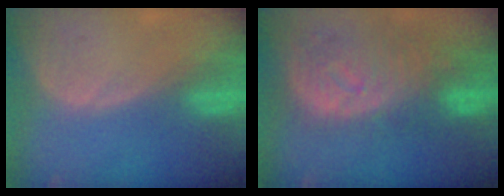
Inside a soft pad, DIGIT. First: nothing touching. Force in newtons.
{"total": 10.7, "press": 9.4, "slide": 4.9}